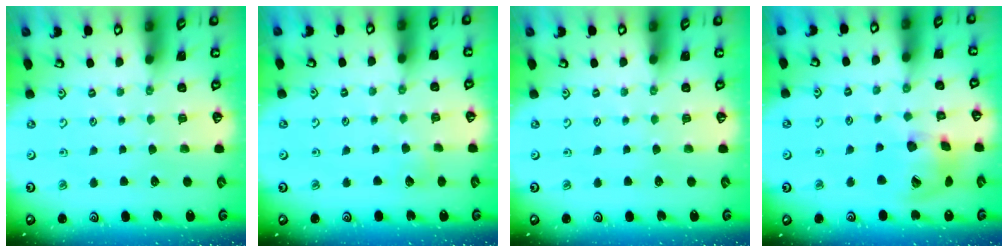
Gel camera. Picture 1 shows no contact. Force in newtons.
{"total": 2.7, "press": 2.7, "slide": 0.3}
{"total": 0.0}
{"total": 15.7, "press": 15.5, "slide": 2.3}